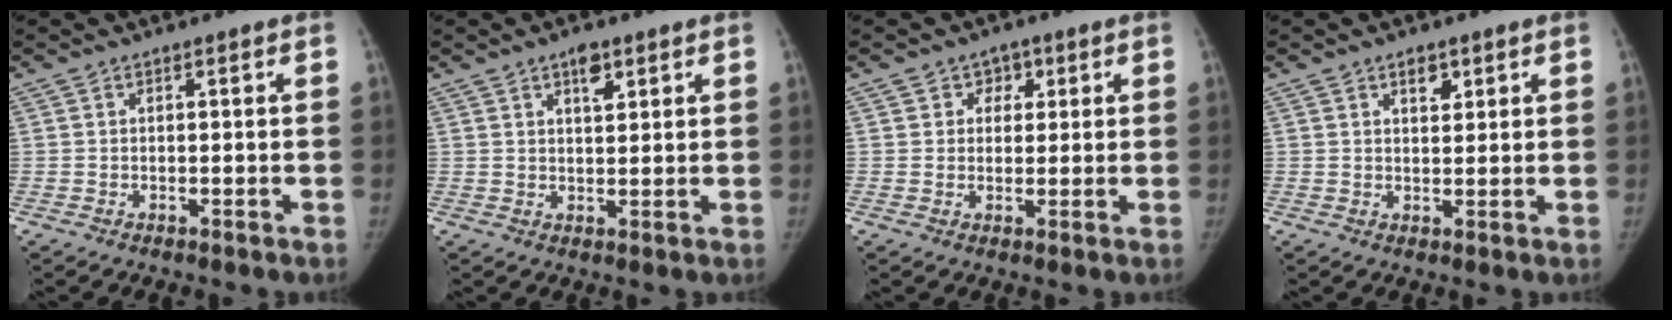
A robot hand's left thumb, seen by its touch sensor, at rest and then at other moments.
{"total": 3.9, "force": [2.1, 1.7, 2.8], "torque": [-0.035, -0.009, 0.034]}
{"total": 4.3, "force": [1.4, 4.0, 1.1], "torque": [0.020, 0.003, 0.013]}
{"total": 3.0, "force": [1.8, 1.7, 1.6], "torque": [-0.010, -0.010, 0.030]}